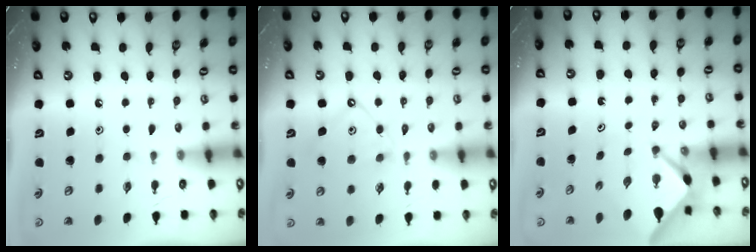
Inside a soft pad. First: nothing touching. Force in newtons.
{"total": 8.4, "press": 8.3, "slide": 0.9}
{"total": 2.4, "press": 2.4, "slide": 0.3}